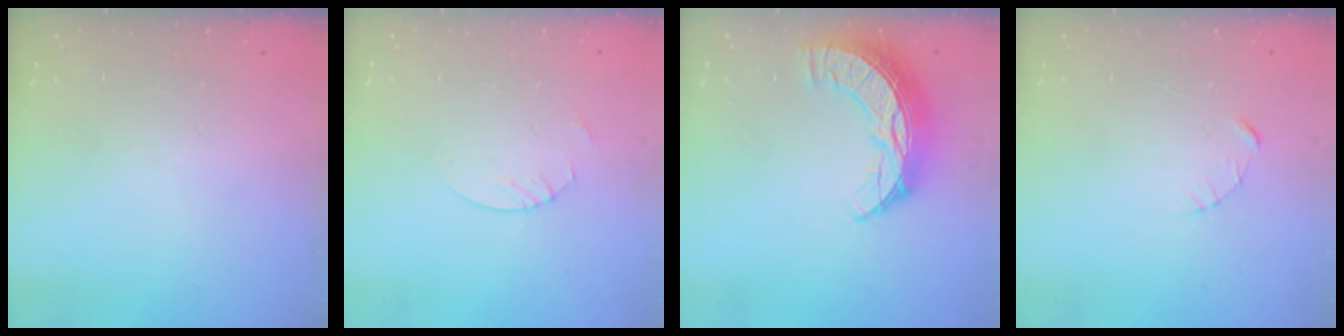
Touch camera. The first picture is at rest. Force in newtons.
{"total": 1.8, "press": 1.8, "slide": 0.2}
{"total": 13.4, "press": 13.3, "slide": 0.9}
{"total": 2.3, "press": 2.3, "slide": 0.3}